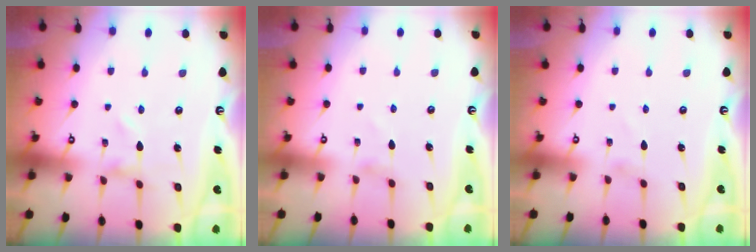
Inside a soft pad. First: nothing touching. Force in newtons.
{"total": 0.0}
{"total": 1.5, "press": 1.5, "slide": 0.0}